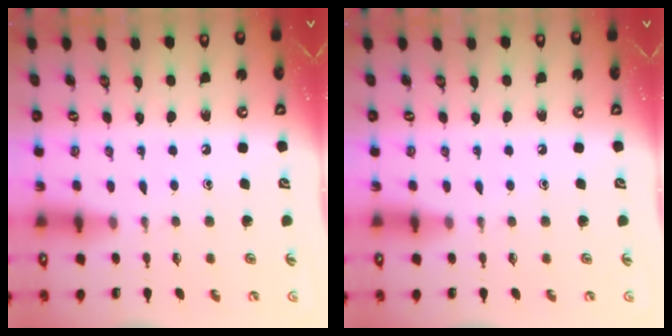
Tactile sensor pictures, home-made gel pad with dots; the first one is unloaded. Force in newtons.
{"total": 0.0}